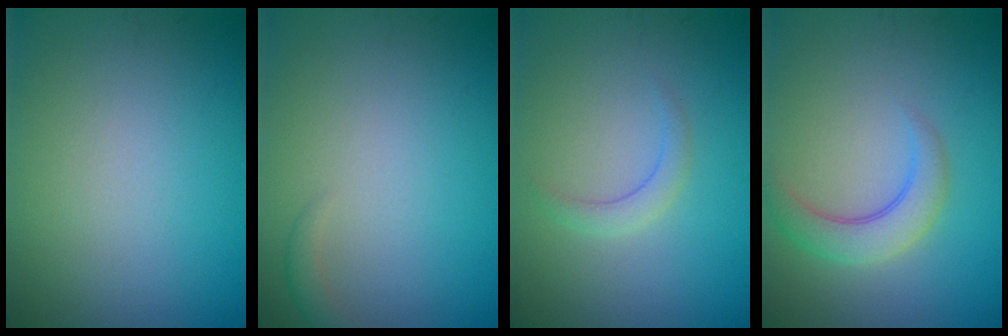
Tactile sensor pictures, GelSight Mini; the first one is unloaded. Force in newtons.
{"total": 1.1, "press": 1.1, "slide": 0.1}
{"total": 1.4, "press": 1.4, "slide": 0.0}
{"total": 3.4, "press": 3.4, "slide": 0.3}